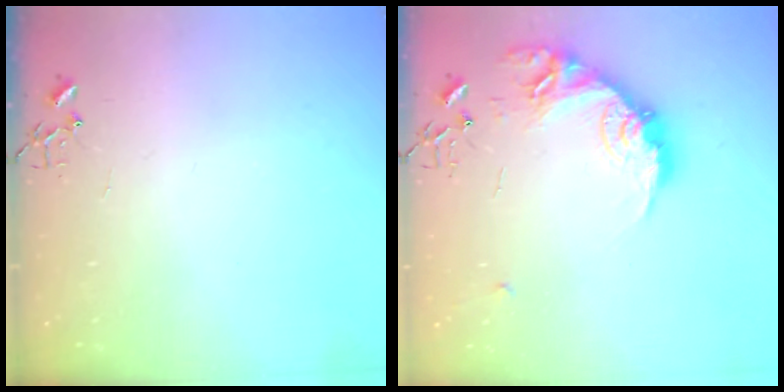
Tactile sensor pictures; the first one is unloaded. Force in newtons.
{"total": 17.6, "press": 17.6, "slide": 0.8}